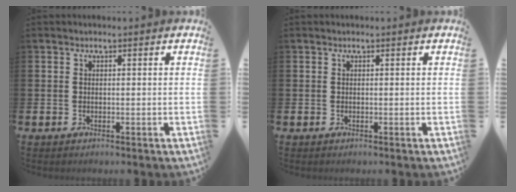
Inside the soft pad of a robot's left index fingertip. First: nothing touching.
{"total": 0.0}